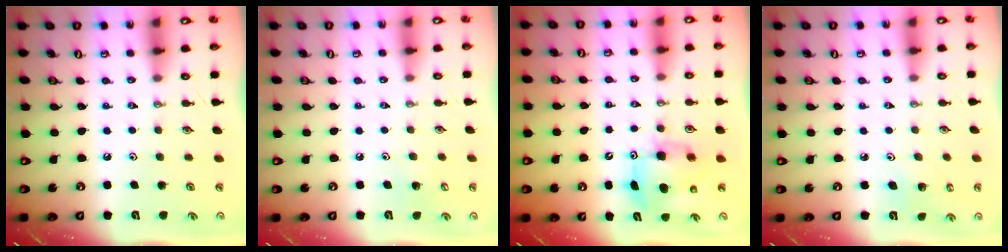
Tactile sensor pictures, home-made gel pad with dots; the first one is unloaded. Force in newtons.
{"total": 4.0, "press": 4.0, "slide": 0.3}
{"total": 8.4, "press": 8.3, "slide": 1.1}
{"total": 3.4, "press": 3.3, "slide": 0.8}